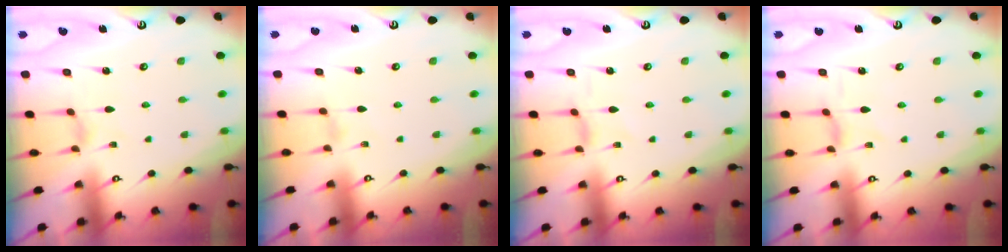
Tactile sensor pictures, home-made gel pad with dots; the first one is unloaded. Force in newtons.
{"total": 0.0}
{"total": 1.0, "press": 0.9, "slide": 0.4}
{"total": 0.0}